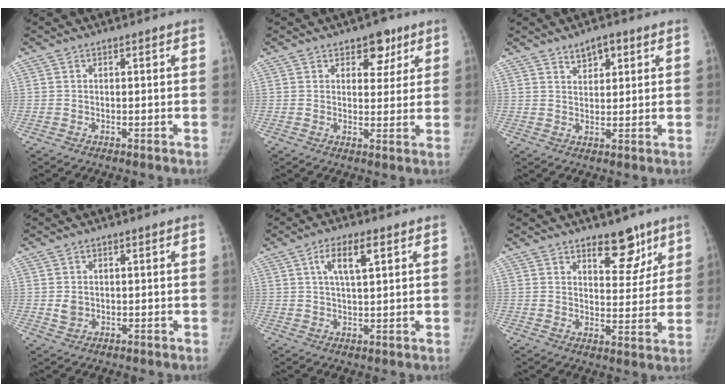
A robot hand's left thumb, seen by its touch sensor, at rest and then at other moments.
{"total": 5.5, "force": [3.2, 3.6, 2.6], "torque": [0.000, -0.014, 0.041]}
{"total": 4.0, "force": [2.5, 2.1, 2.3], "torque": [-0.017, -0.014, 0.040]}
{"total": 2.0, "force": [0.1, 1.7, 1.0], "torque": [-0.010, -0.001, 0.007]}
{"total": 6.2, "force": [2.5, 2.0, 5.4], "torque": [-0.093, -0.003, 0.045]}
{"total": 8.5, "force": [5.7, 4.3, 4.7], "torque": [-0.023, -0.038, 0.084]}